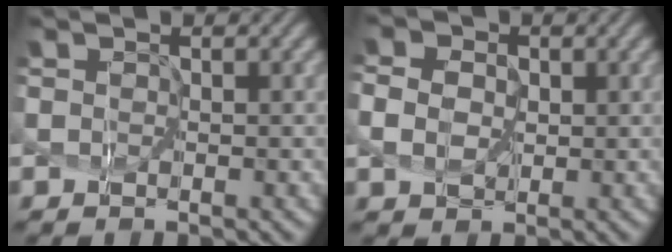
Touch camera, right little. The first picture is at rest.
{"total": 3.6, "force": [0.1, 3.0, 2.0], "torque": [-0.057, 0.007, -0.002]}